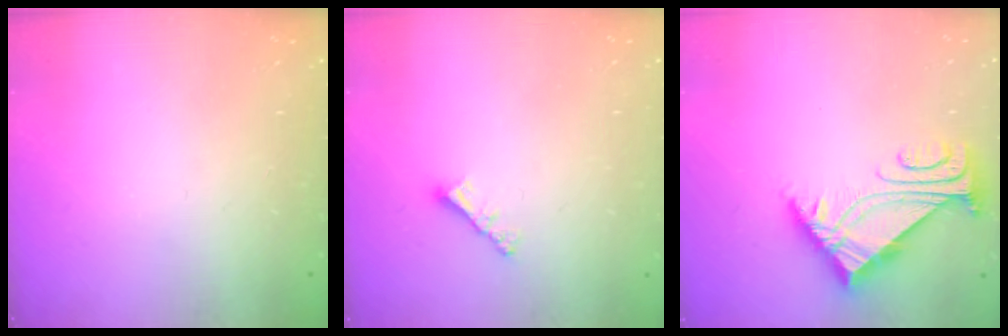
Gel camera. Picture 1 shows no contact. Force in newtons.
{"total": 2.9, "press": 2.9, "slide": 0.3}
{"total": 4.9, "press": 4.8, "slide": 0.7}